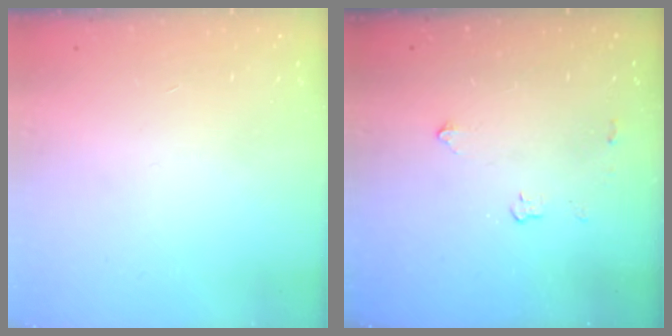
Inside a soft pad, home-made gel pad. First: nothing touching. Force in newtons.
{"total": 2.8, "press": 2.8, "slide": 0.5}